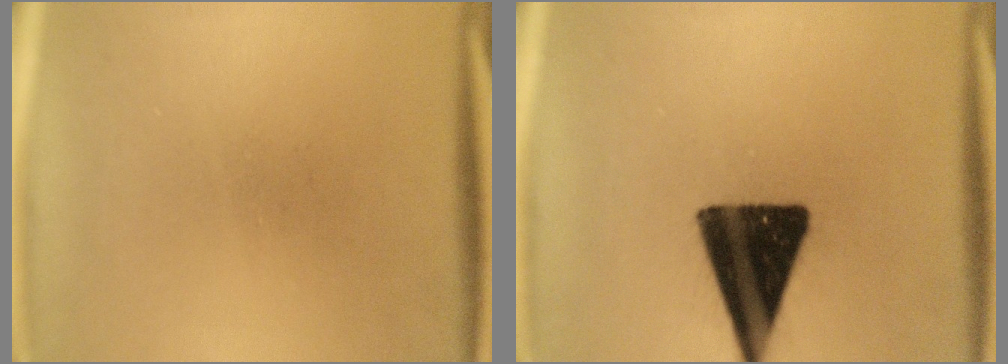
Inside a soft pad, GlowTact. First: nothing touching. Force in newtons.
{"total": 18.0}